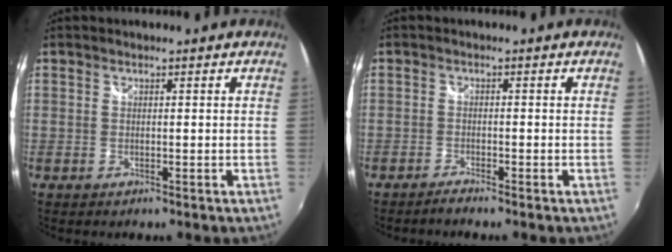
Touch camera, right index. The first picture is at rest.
{"total": 1.5, "force": [-1.5, 0.0, 0.4], "torque": [-0.018, -0.003, -0.031]}